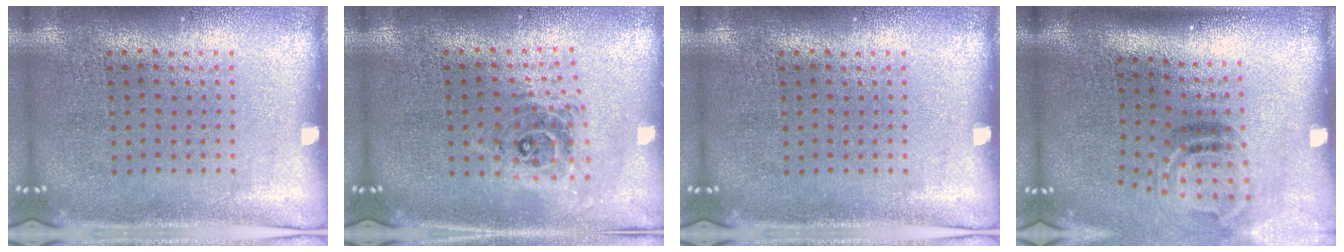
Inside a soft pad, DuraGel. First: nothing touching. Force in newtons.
{"total": 0.8, "press": 0.8, "slide": 0.2}
{"total": 0.0}
{"total": 2.0, "press": 1.3, "slide": 1.6}